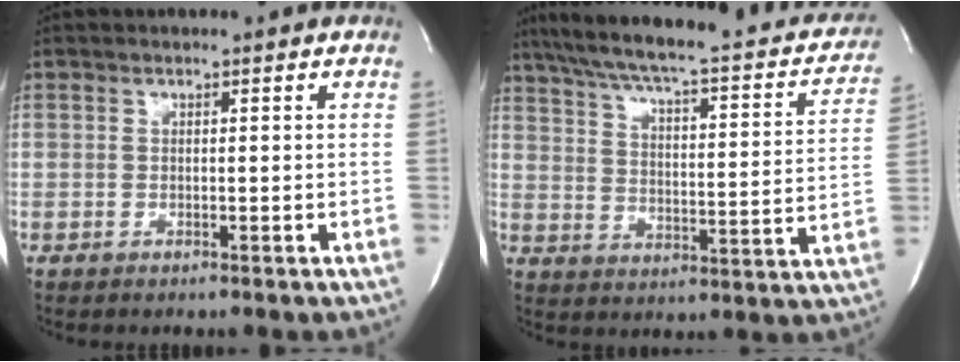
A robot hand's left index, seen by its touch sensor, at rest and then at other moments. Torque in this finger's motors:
{"motor_torque": [-0.06, -0.31, 0.39, 0.13]}